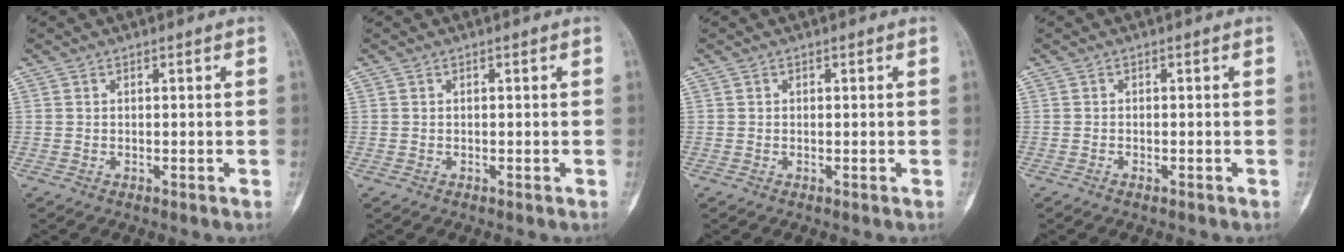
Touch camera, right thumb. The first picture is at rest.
{"total": 0.0}
{"total": 0.0}
{"total": 0.8, "force": [-0.6, 0.2, 0.5], "torque": [-0.011, 0.003, -0.008]}